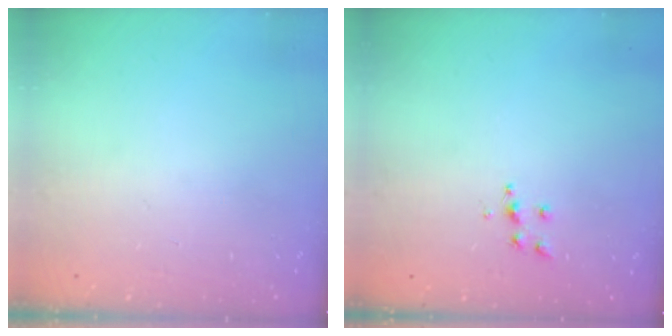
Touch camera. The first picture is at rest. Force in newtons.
{"total": 6.1, "press": 6.1, "slide": 0.5}